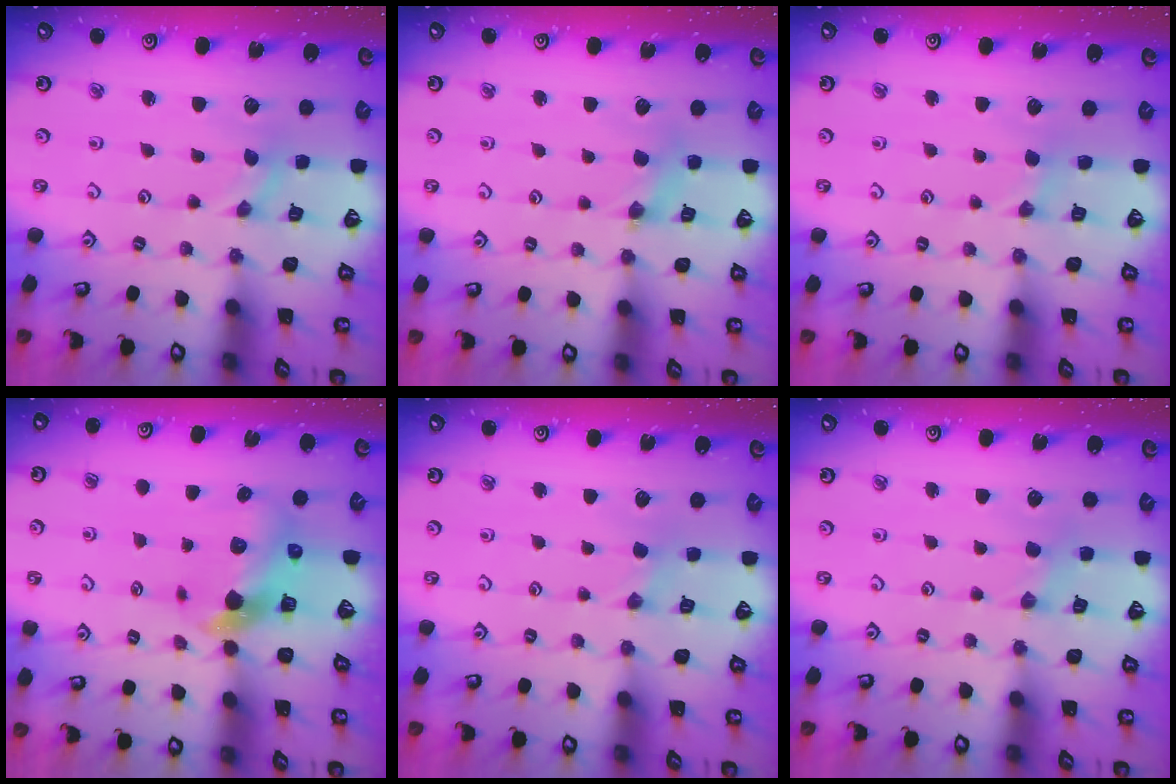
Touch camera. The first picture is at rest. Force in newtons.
{"total": 2.7, "press": 2.7, "slide": 0.2}
{"total": 1.3, "press": 1.2, "slide": 0.3}
{"total": 6.4, "press": 6.3, "slide": 1.1}
{"total": 1.1, "press": 1.1, "slide": 0.2}
{"total": 0.8, "press": 0.8, "slide": 0.2}